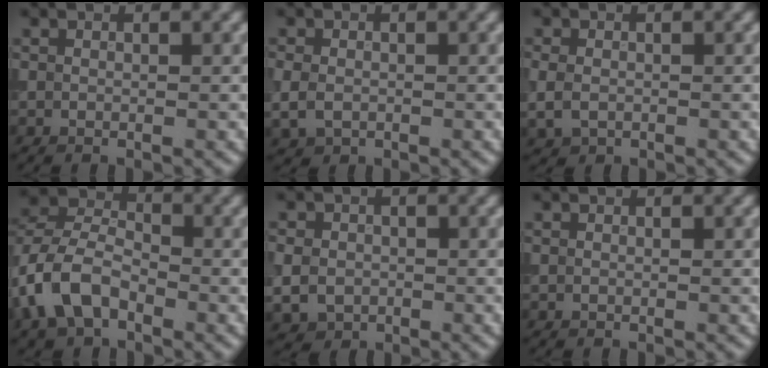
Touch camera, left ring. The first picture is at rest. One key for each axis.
{"total": 2.4, "fx": -0.5, "fy": 1.9, "fz": 1.3, "tx": -0.028, "ty": -0.006, "tz": -0.010}
{"total": 2.0, "fx": -0.4, "fy": 1.6, "fz": 1.2, "tx": -0.025, "ty": -0.006, "tz": -0.007}
{"total": 6.0, "fx": -2.6, "fy": 3.9, "fz": 3.7, "tx": -0.075, "ty": 0.006, "tz": -0.060}
{"total": 3.1, "fx": -0.5, "fy": 2.7, "fz": 1.5, "tx": -0.031, "ty": -0.004, "tz": -0.012}
{"total": 0.0}